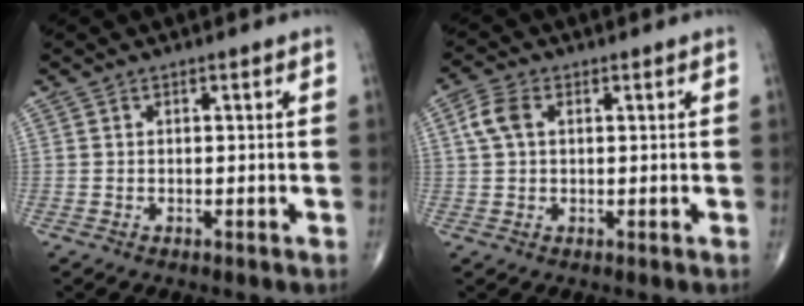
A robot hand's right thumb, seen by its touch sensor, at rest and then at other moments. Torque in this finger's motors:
{"motor_torque": [-0.06, 0.54, 0.76, 0.13, 0.05]}